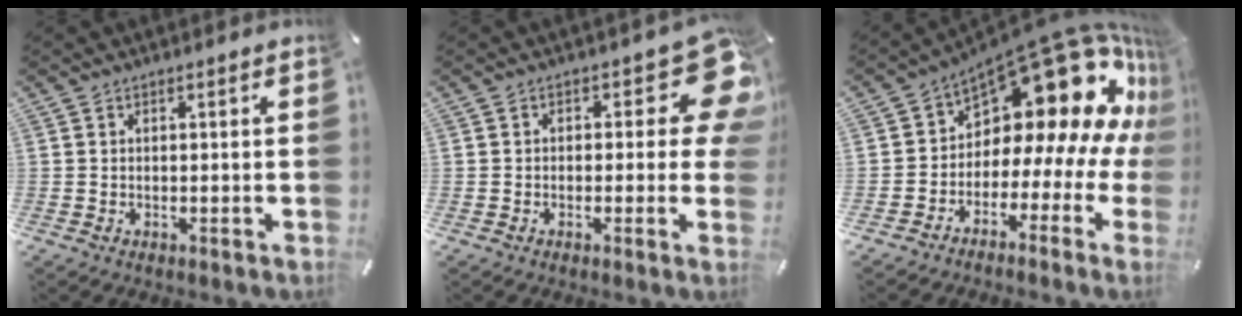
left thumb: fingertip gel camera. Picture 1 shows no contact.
{"total": 11.9, "force": [3.6, 5.6, 9.8], "torque": [-0.116, -0.023, 0.064]}
{"total": 19.0, "force": [9.6, 9.8, 13.2], "torque": [-0.198, -0.087, 0.167]}